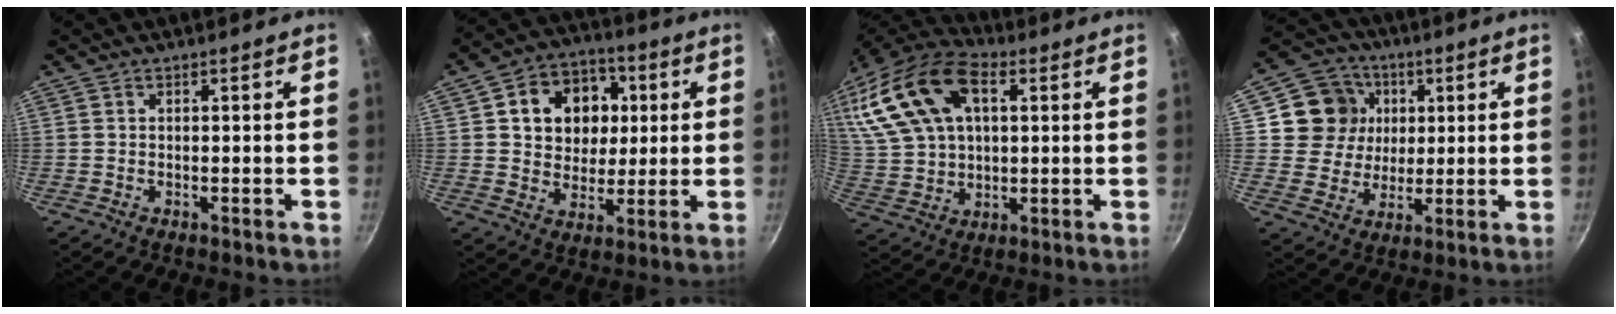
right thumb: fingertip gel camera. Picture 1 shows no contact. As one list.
[{"total": 14.6, "force": [3.1, 12.0, 7.7], "torque": [-0.091, 0.006, 0.046]}, {"total": 22.5, "force": [7.2, 13.9, 16.2], "torque": [-0.324, 0.010, 0.128]}, {"total": 12.0, "force": [3.0, 10.9, 3.9], "torque": [-0.041, -0.002, 0.048]}]